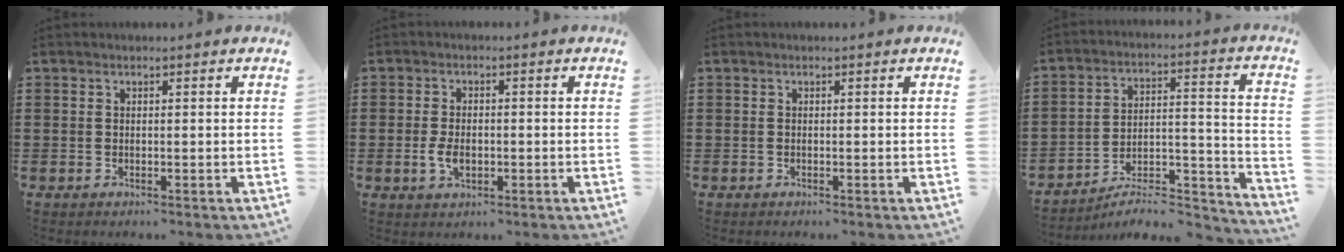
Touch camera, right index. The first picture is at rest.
{"total": 3.5, "force": [-0.8, 2.1, 2.8], "torque": [-0.065, -0.004, -0.016]}
{"total": 0.0}
{"total": 6.5, "force": [-5.9, 1.7, 2.1], "torque": [-0.028, 0.006, -0.114]}